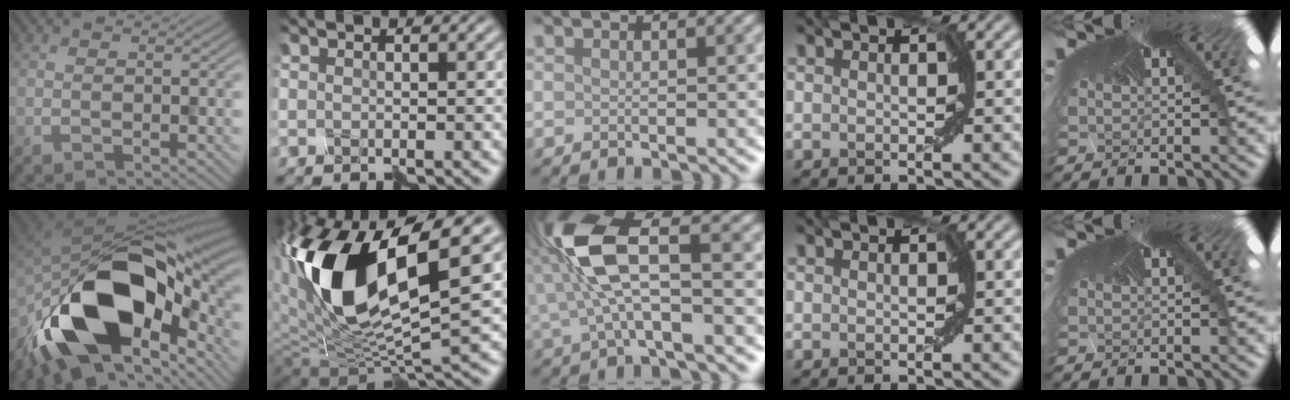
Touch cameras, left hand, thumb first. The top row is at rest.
{"thumb": {"total": 19.4, "force": [-6.3, 11.4, 14.4], "torque": [-0.275, -0.029, -0.089]}, "index": {"total": 16.2, "force": [3.7, 7.2, 14.0], "torque": [-0.291, 0.002, 0.055]}, "middle": {"total": 6.9, "force": [0.3, 1.9, 6.7], "torque": [-0.162, 0.023, 0.009]}}